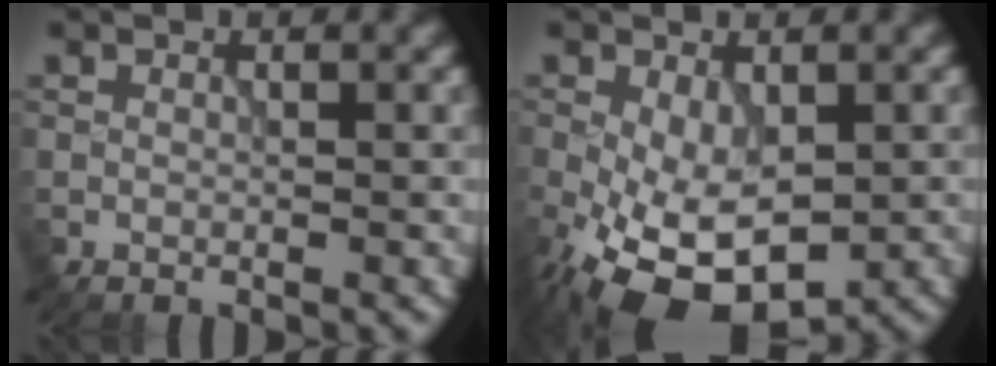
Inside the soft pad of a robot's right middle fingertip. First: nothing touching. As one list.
[{"total": 10.5, "force": [-4.1, 5.4, 8.0], "torque": [-0.171, -0.038, -0.055]}]